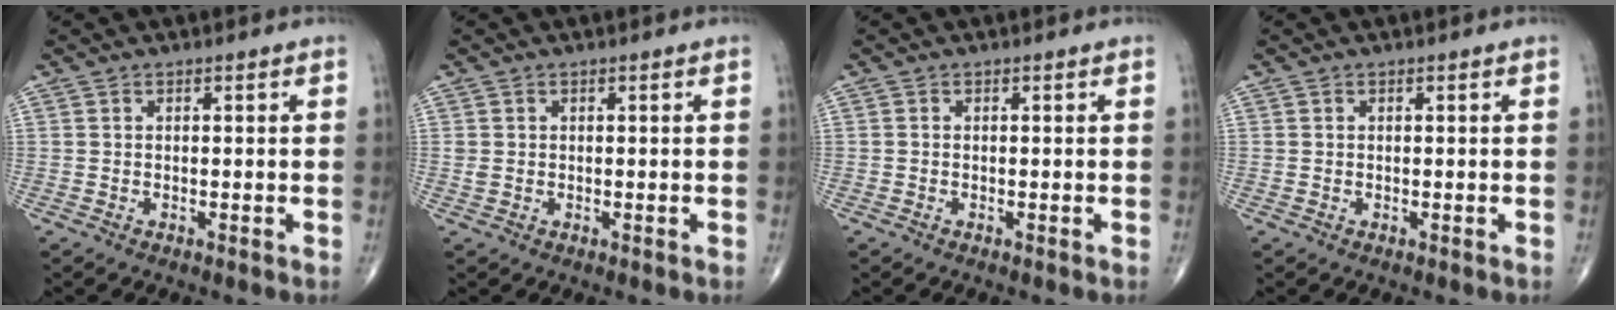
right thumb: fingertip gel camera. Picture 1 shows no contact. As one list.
[{"total": 1.1, "force": [0.1, 0.9, 0.6], "torque": [-0.015, 0.000, 0.004]}, {"total": 0.0}, {"total": 0.0}]